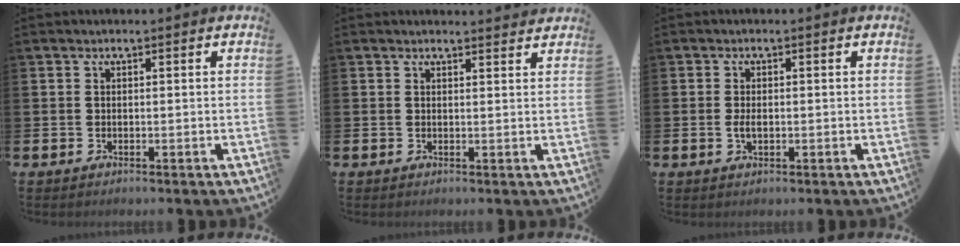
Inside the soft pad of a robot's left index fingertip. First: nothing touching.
{"total": 1.5, "force": [1.5, 0.2, 0.0], "torque": [0.007, -0.008, 0.025]}
{"total": 1.7, "force": [-0.1, 0.9, 1.4], "torque": [-0.028, 0.004, -0.004]}